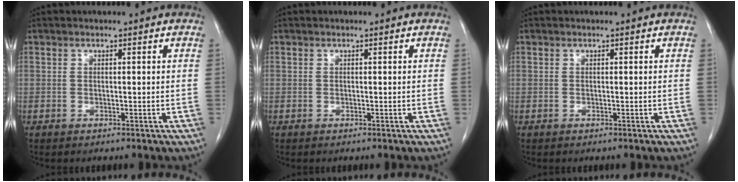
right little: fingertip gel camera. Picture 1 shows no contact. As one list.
[{"total": 0.0}, {"total": 0.0}]